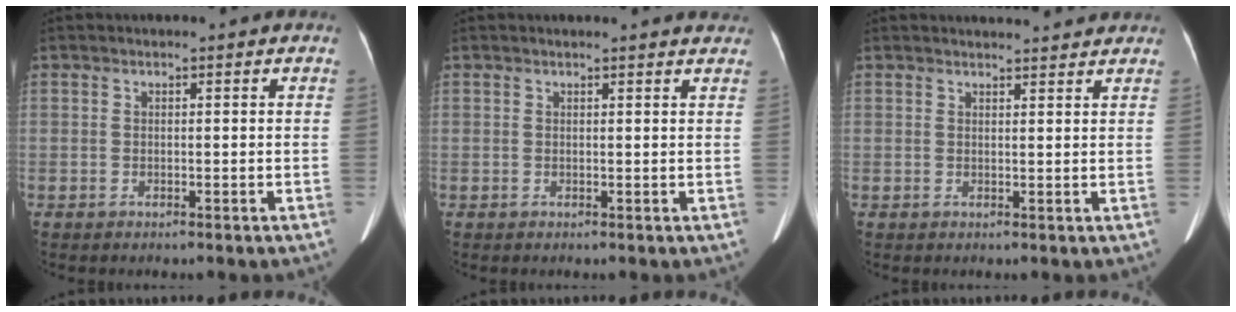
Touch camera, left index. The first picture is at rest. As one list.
[{"total": 5.7, "force": [5.5, 0.7, 1.5], "torque": [-0.011, 0.006, 0.042]}, {"total": 5.1, "force": [5.0, 0.6, 1.1], "torque": [-0.016, 0.016, 0.054]}]